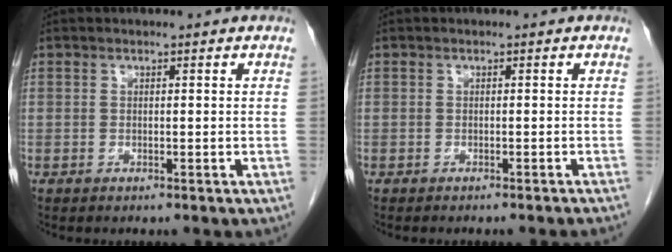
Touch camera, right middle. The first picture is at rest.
{"total": 3.3, "force": [-3.0, -0.4, 1.4], "torque": [-0.014, 0.000, -0.034]}